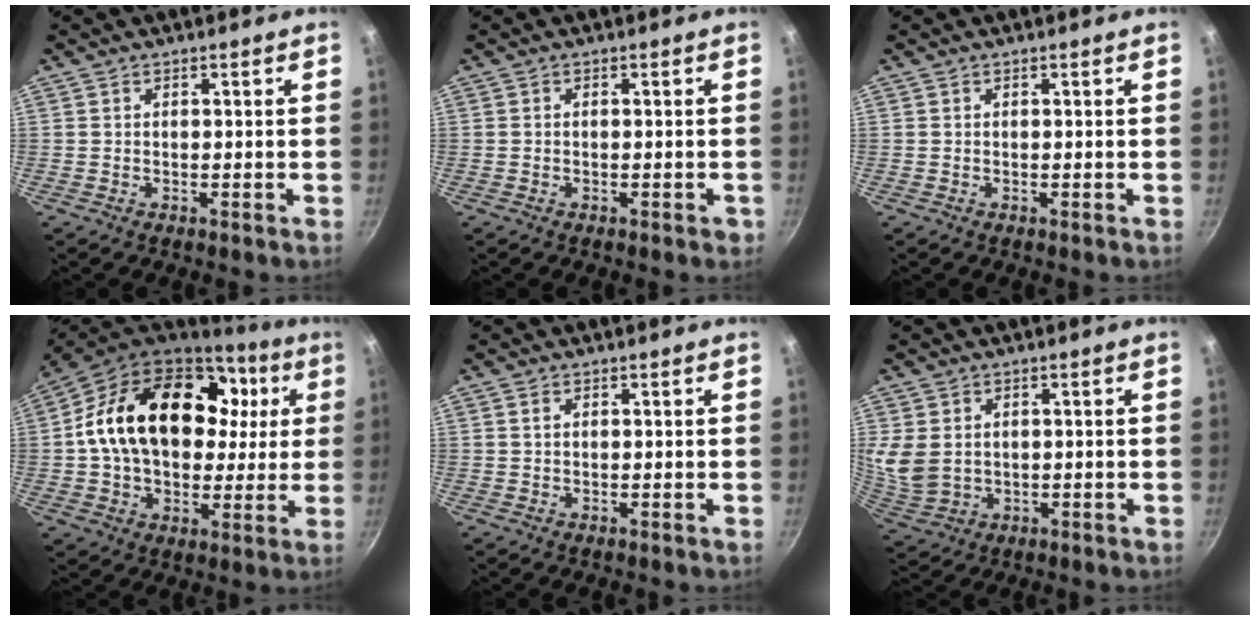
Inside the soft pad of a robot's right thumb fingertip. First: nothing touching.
{"total": 1.4, "force": [-0.6, 0.7, 1.0], "torque": [-0.013, 0.004, -0.008]}
{"total": 0.0}
{"total": 27.5, "force": [5.5, 18.7, 19.4], "torque": [-0.314, 0.024, 0.088]}
{"total": 1.0, "force": [0.5, 0.5, 0.6], "torque": [-0.013, 0.002, 0.009]}
{"total": 7.3, "force": [1.3, 5.7, 4.3], "torque": [-0.077, -0.016, 0.041]}